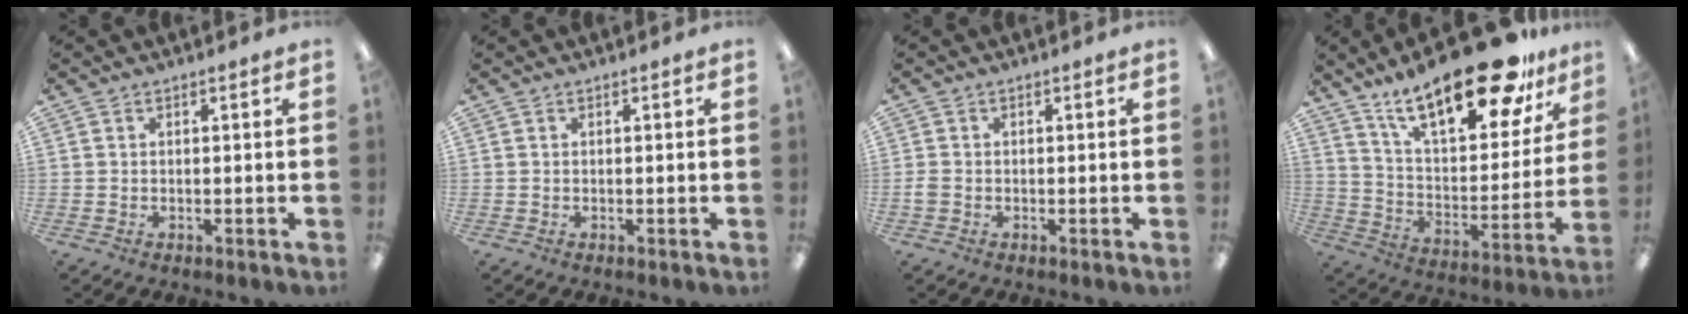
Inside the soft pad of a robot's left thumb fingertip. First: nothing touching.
{"total": 0.0}
{"total": 1.7, "force": [-0.6, 1.2, 1.0], "torque": [-0.016, 0.002, -0.010]}
{"total": 25.3, "force": [17.8, 8.9, 15.5], "torque": [-0.243, -0.109, 0.299]}